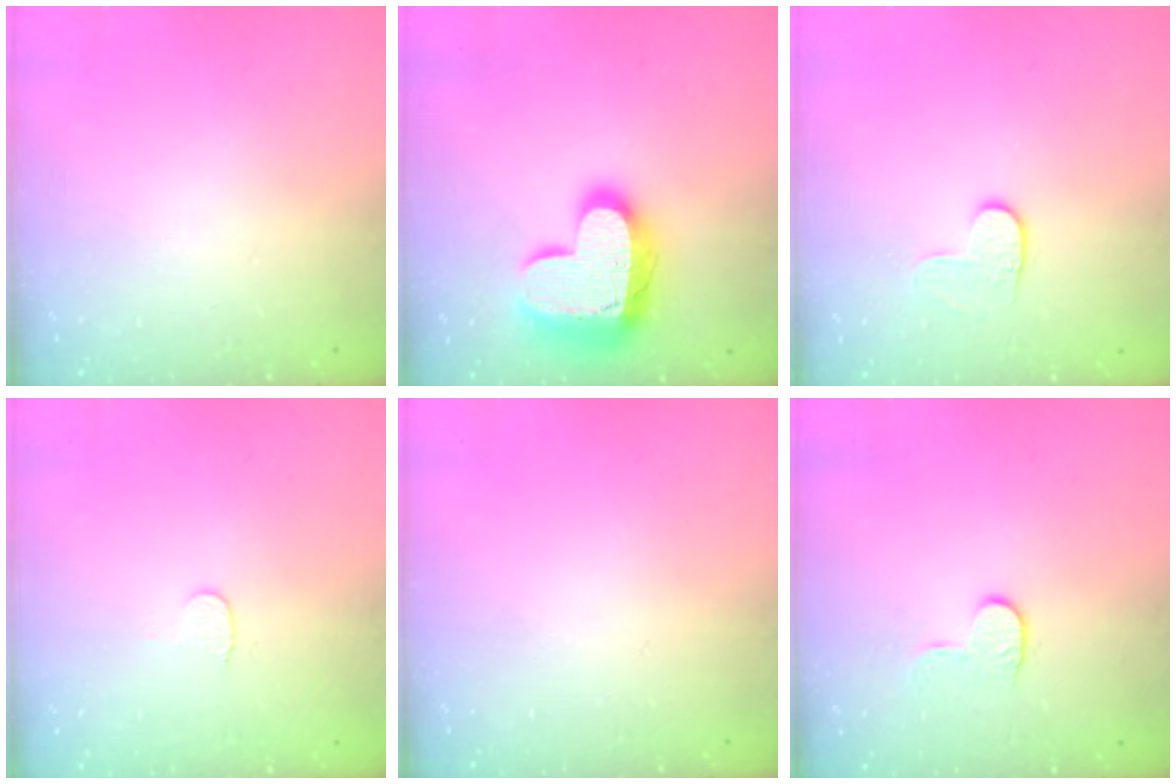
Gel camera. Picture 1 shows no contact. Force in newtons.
{"total": 17.8, "press": 17.8, "slide": 1.5}
{"total": 3.7, "press": 3.7, "slide": 0.2}
{"total": 3.5, "press": 3.5, "slide": 0.4}
{"total": 0.0}
{"total": 5.8, "press": 5.8, "slide": 0.6}